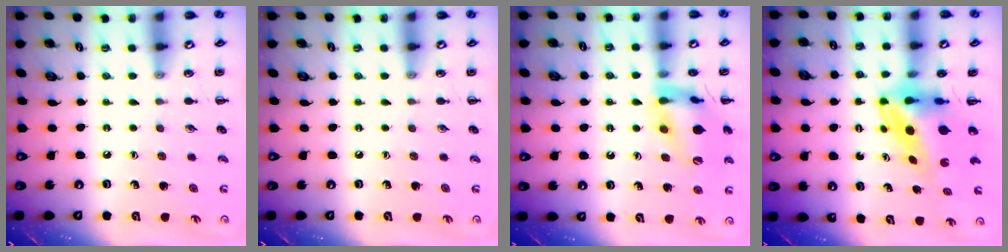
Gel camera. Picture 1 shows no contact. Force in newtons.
{"total": 0.0}
{"total": 16.4, "press": 16.4, "slide": 1.6}
{"total": 6.7, "press": 6.4, "slide": 1.9}